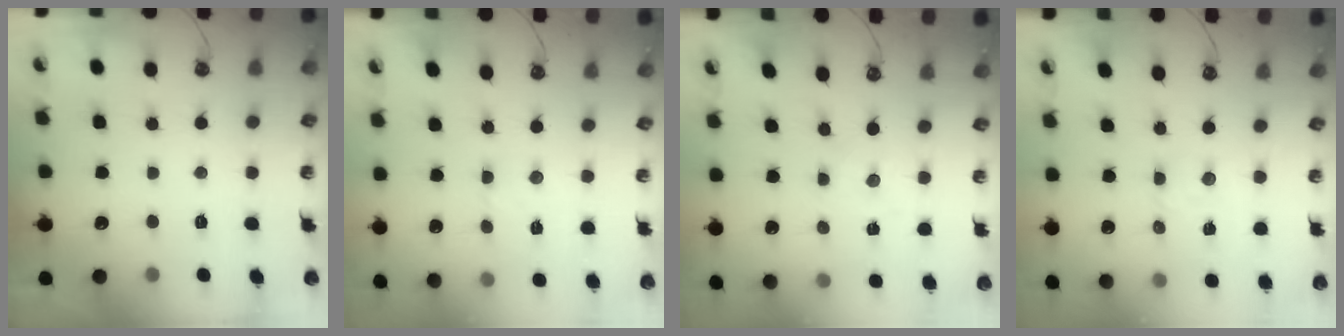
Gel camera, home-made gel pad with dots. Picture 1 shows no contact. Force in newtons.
{"total": 3.7, "press": 3.7, "slide": 0.5}
{"total": 0.0}
{"total": 1.8, "press": 1.8, "slide": 0.3}